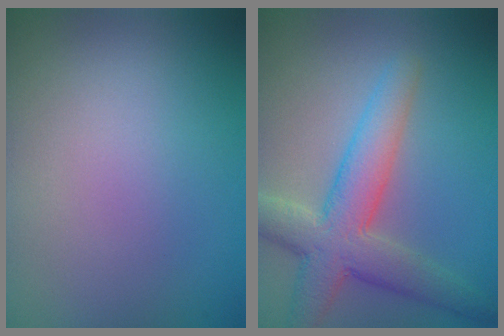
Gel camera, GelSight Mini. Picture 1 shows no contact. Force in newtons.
{"total": 5.9, "press": 5.9, "slide": 0.3}